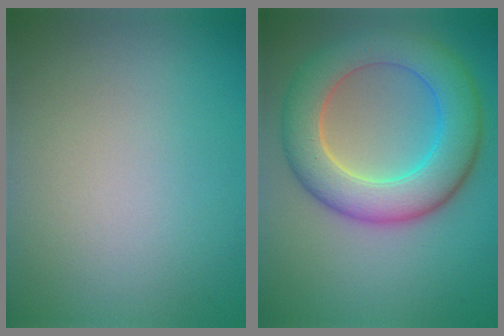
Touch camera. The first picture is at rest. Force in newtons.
{"total": 8.4, "press": 8.4, "slide": 0.3}